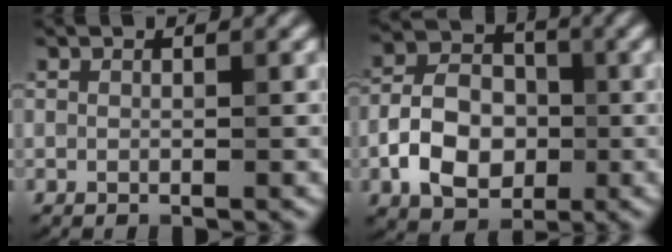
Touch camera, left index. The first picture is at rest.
{"total": 6.3, "force": [-1.7, 4.5, 4.0], "torque": [-0.071, 0.005, -0.037]}